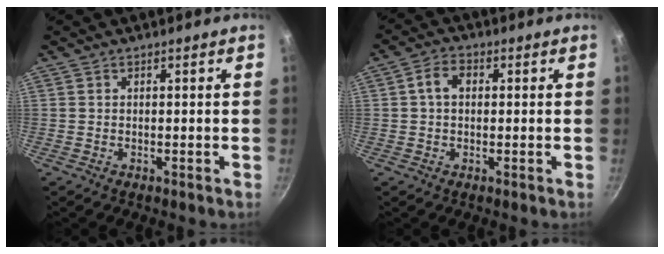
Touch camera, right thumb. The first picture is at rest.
{"total": 4.1, "force": [0.5, 3.0, 2.8], "torque": [-0.043, 0.012, 0.000]}